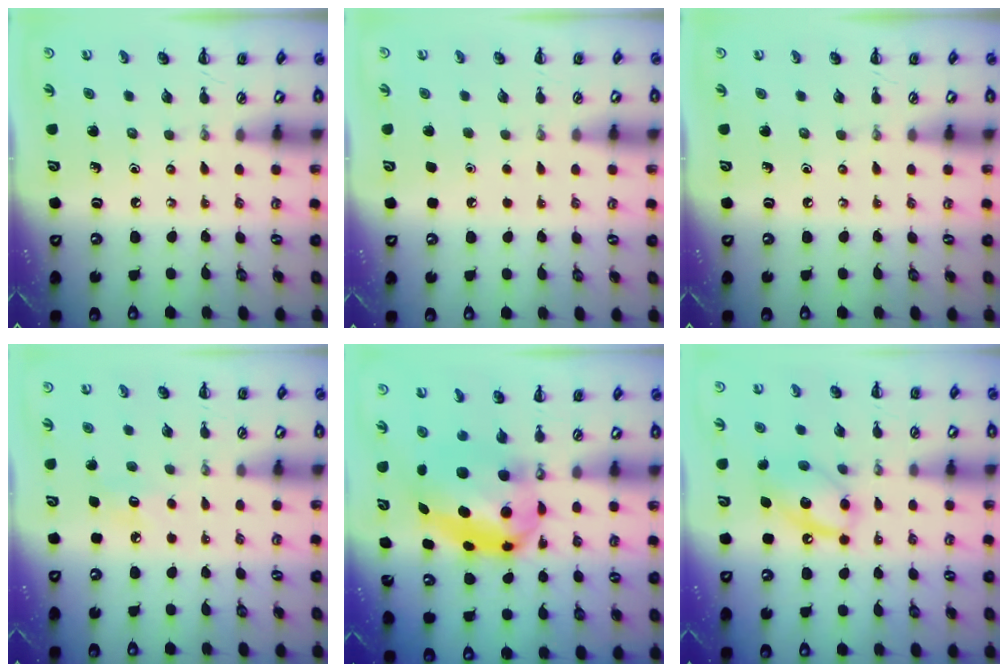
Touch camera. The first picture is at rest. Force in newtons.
{"total": 1.7, "press": 1.7, "slide": 0.1}
{"total": 0.0}
{"total": 5.9, "press": 5.7, "slide": 1.4}
{"total": 8.8, "press": 8.6, "slide": 1.9}
{"total": 13.2, "press": 13.1, "slide": 1.9}